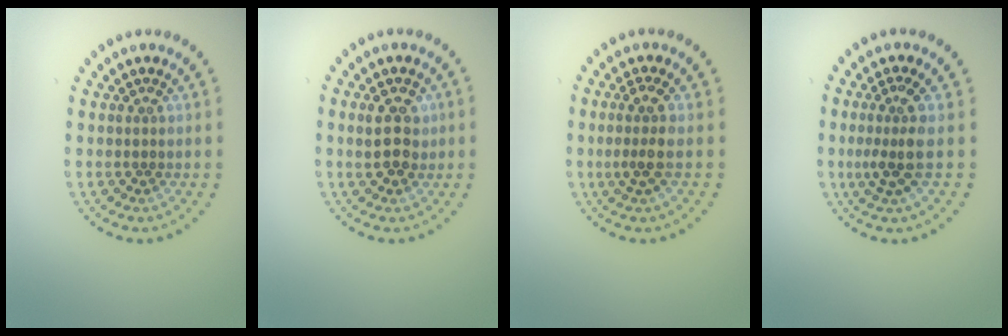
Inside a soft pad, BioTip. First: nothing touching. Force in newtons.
{"total": 3.0, "press": 3.0, "slide": 0.5}
{"total": 2.2, "press": 1.7, "slide": 1.4}
{"total": 2.8, "press": 2.0, "slide": 1.9}